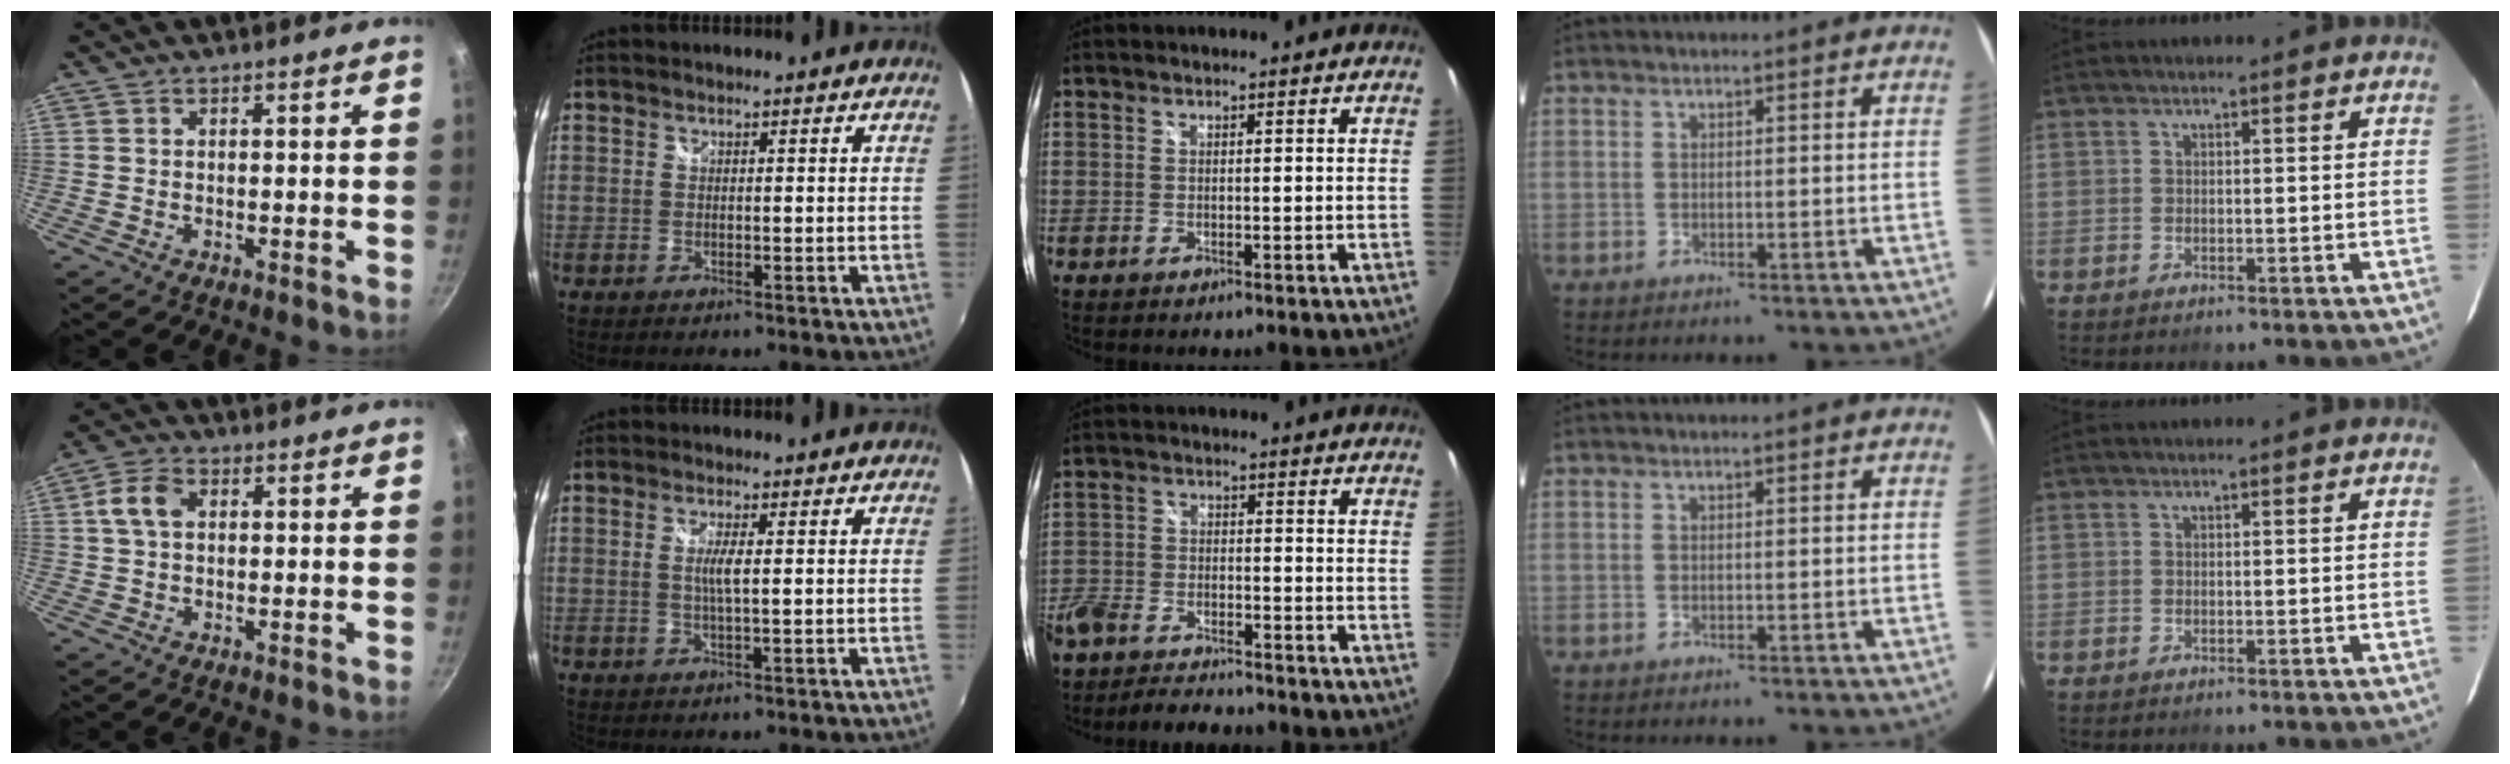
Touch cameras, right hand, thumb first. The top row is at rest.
{"thumb": {"total": 5.6, "force": [1.1, 3.7, 4.1], "torque": [-0.081, 0.014, 0.016]}, "index": {"total": 2.8, "force": [0.2, 0.0, 2.7], "torque": [-0.052, -0.003, 0.002]}, "middle": {"total": 11.3, "force": [-9.5, 4.2, 4.5], "torque": [-0.128, -0.011, -0.164]}}